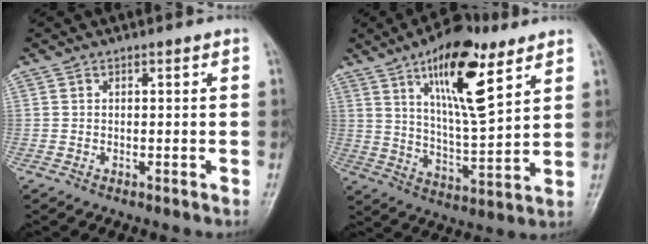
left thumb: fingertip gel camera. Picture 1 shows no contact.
{"total": 17.2, "force": [8.9, 5.7, 13.5], "torque": [-0.195, -0.045, 0.151]}